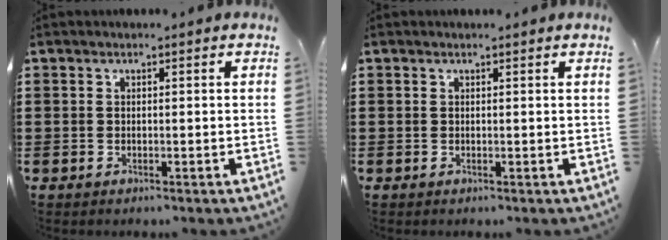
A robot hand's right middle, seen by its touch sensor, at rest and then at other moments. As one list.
[{"total": 0.0}]